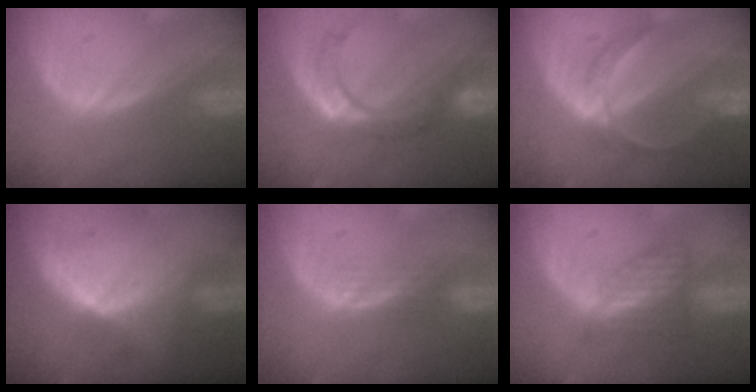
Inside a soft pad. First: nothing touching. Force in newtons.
{"total": 8.5, "press": 7.2, "slide": 4.5}
{"total": 6.2, "press": 5.5, "slide": 2.9}
{"total": 5.9, "press": 5.9, "slide": 0.6}
{"total": 1.9, "press": 1.9, "slide": 0.3}
{"total": 6.3, "press": 5.6, "slide": 2.8}